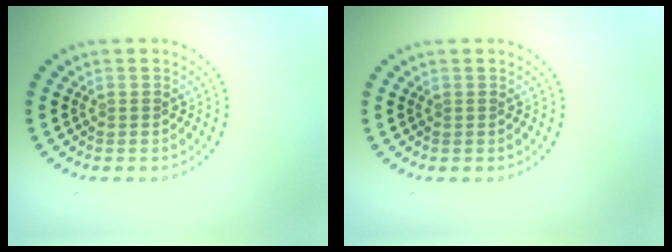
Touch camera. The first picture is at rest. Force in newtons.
{"total": 0.0}